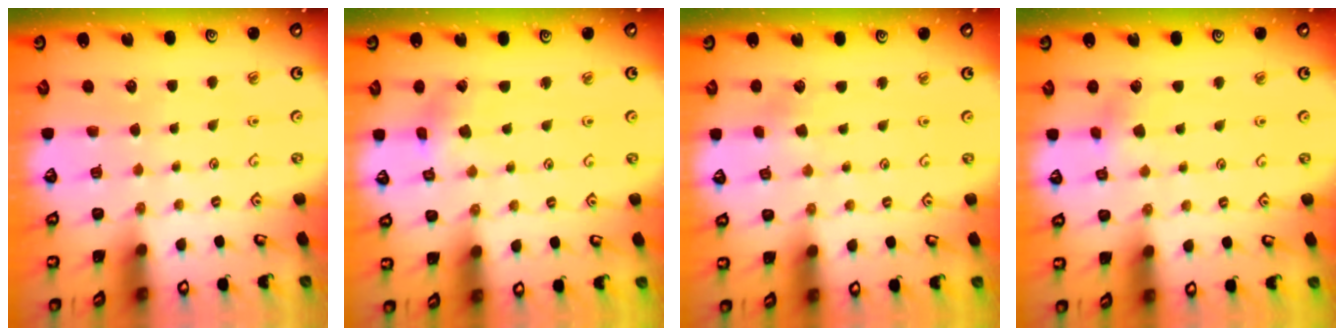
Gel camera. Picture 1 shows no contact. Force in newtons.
{"total": 1.5, "press": 1.5, "slide": 0.3}
{"total": 1.6, "press": 1.6, "slide": 0.2}
{"total": 4.0, "press": 4.0, "slide": 0.2}